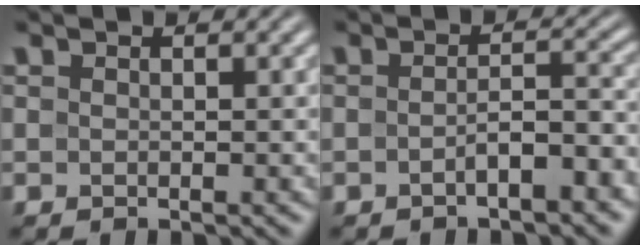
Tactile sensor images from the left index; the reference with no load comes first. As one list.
[{"total": 3.3, "force": [-1.4, 0.9, 2.8], "torque": [-0.047, 0.009, -0.026]}]